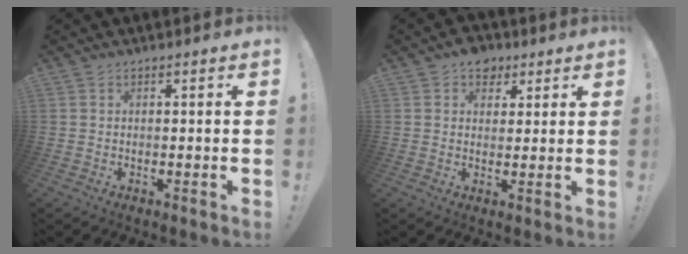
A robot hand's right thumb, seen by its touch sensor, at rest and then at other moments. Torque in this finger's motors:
{"motor_torque": [-0.03, 1.03, 0.24, 0.30, 0.00]}